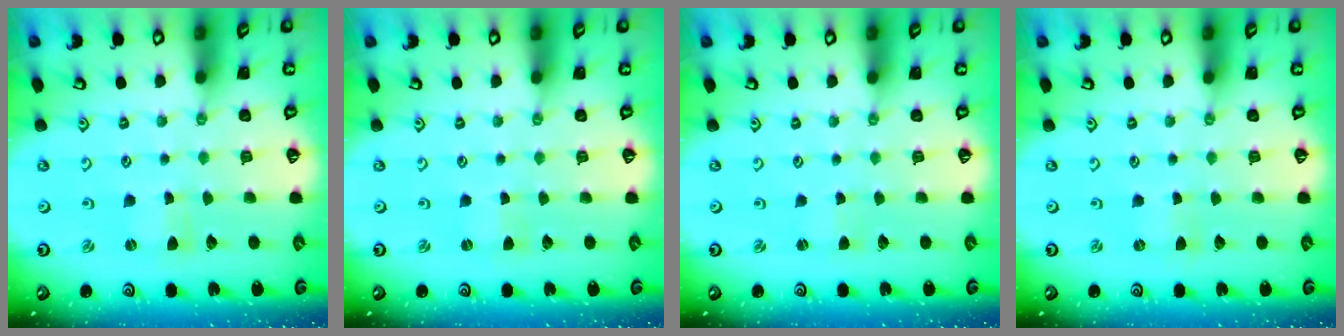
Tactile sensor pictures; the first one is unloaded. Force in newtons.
{"total": 0.8, "press": 0.7, "slide": 0.2}
{"total": 1.2, "press": 1.2, "slide": 0.2}
{"total": 0.0}